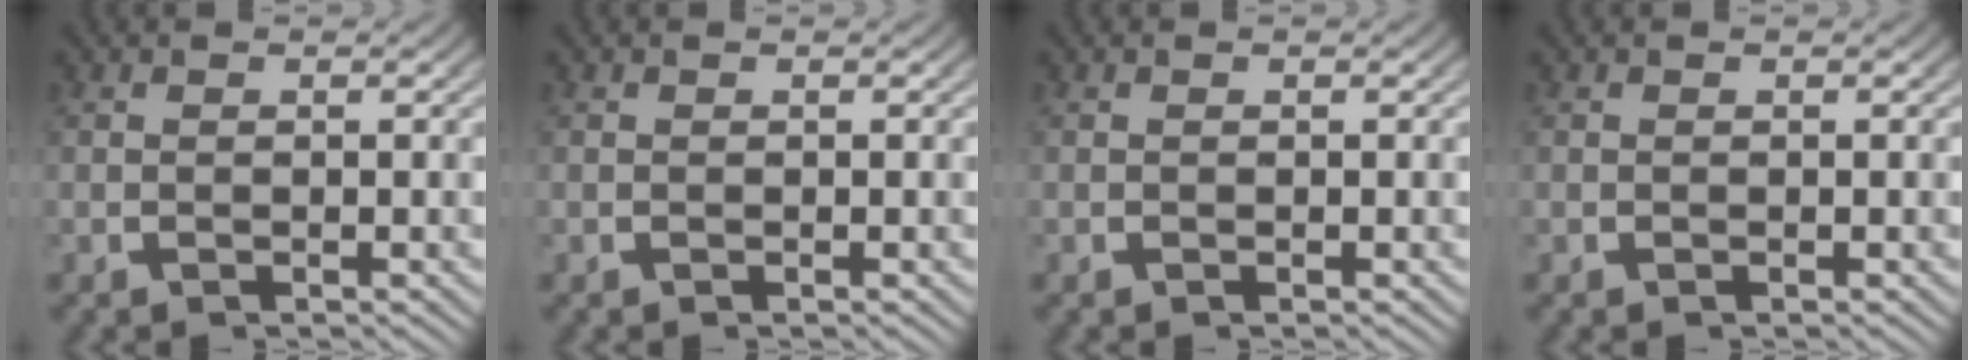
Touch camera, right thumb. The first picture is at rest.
{"total": 0.0}
{"total": 0.0}
{"total": 0.0}